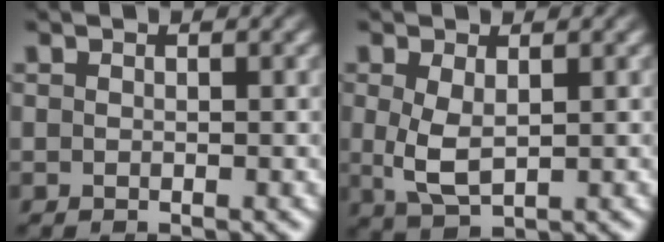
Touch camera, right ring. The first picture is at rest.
{"total": 3.5, "force": [0.0, 2.3, 2.7], "torque": [-0.075, -0.023, 0.015]}